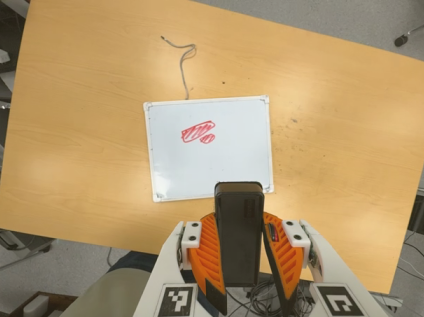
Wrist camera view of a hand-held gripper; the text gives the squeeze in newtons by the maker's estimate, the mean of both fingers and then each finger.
{"total": 9.3, "left": 7.8, "right": 10.8}